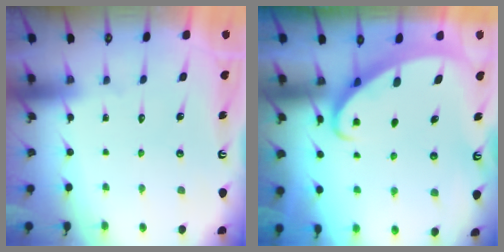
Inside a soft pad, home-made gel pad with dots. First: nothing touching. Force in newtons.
{"total": 2.5, "press": 2.5, "slide": 0.3}